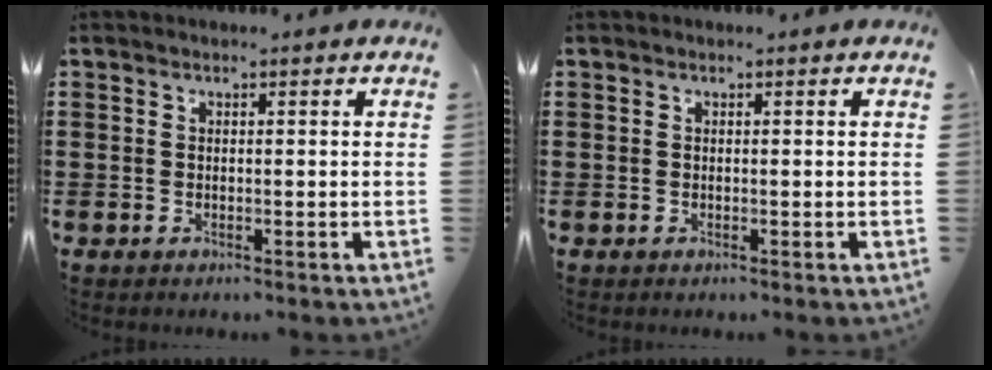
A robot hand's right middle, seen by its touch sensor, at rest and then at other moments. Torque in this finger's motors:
{"motor_torque": [0.04, -0.05, 0.00, 0.01]}